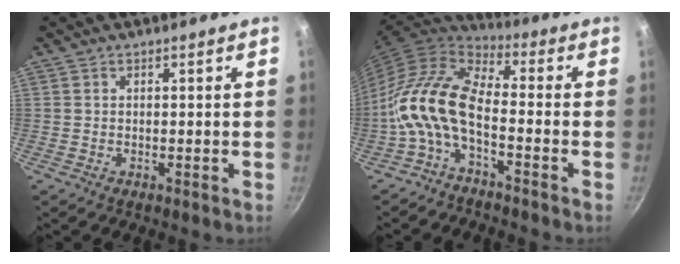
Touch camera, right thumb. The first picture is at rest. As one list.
[{"total": 12.2, "force": [-4.0, 5.3, 10.3], "torque": [-0.217, 0.062, -0.093]}]